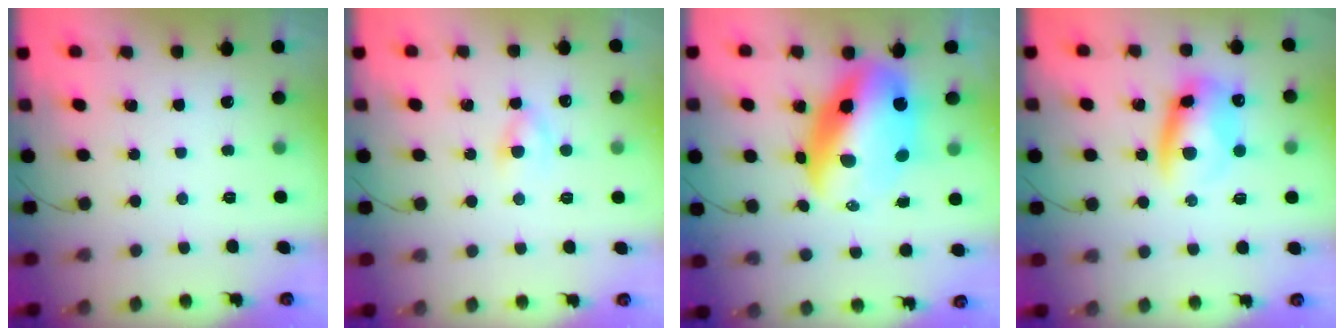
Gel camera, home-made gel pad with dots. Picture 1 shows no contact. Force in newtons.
{"total": 4.1, "press": 3.9, "slide": 1.2}
{"total": 17.2, "press": 16.6, "slide": 4.4}
{"total": 10.6, "press": 10.4, "slide": 2.3}